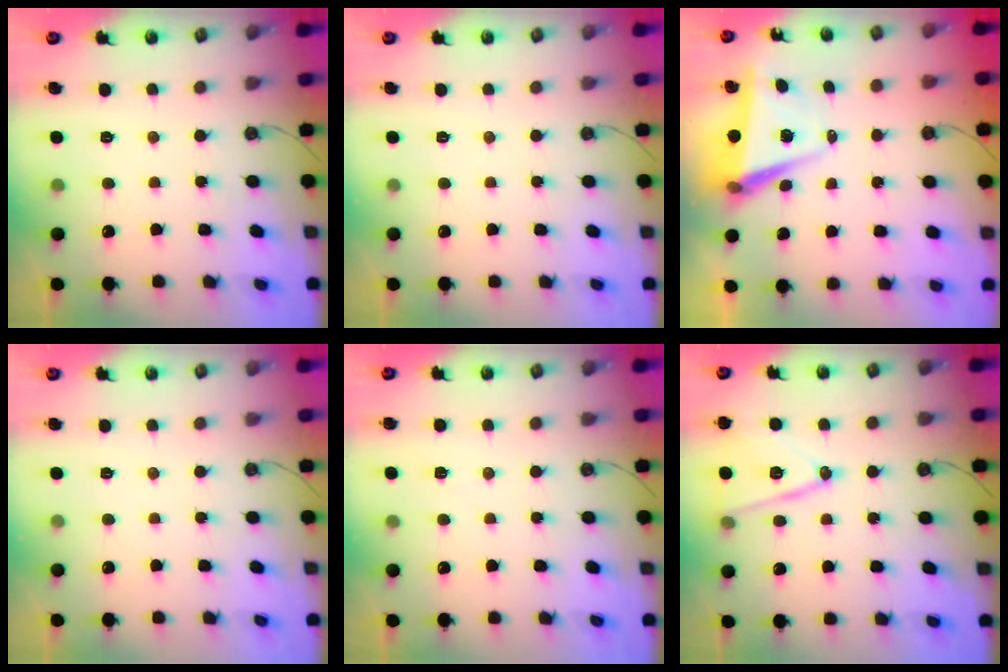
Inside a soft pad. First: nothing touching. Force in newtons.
{"total": 0.0}
{"total": 6.6, "press": 4.9, "slide": 4.3}
{"total": 0.0}
{"total": 2.3, "press": 1.3, "slide": 1.9}
{"total": 14.2, "press": 13.8, "slide": 3.3}